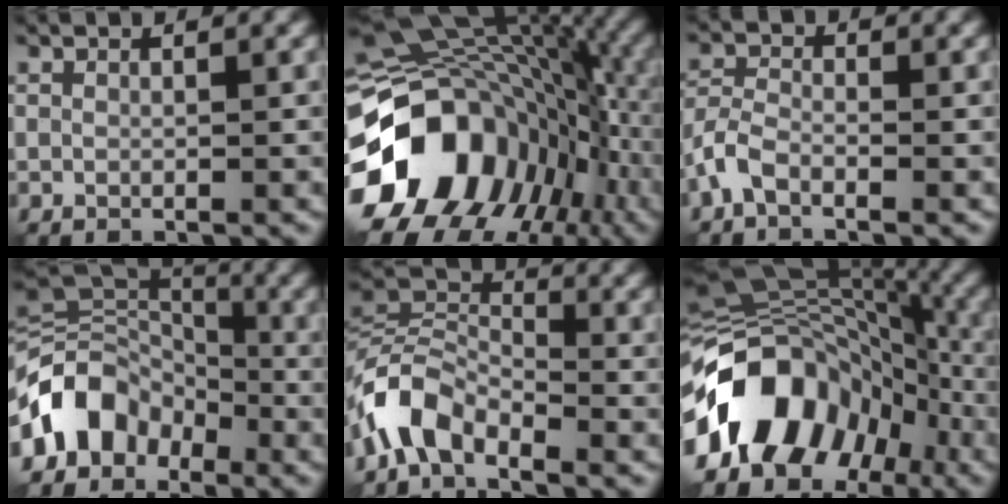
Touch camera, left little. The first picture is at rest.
{"total": 17.7, "force": [-4.4, 13.4, 10.7], "torque": [-0.219, -0.025, -0.068]}
{"total": 2.6, "force": [-1.8, 1.1, 1.6], "torque": [-0.037, 0.005, -0.047]}
{"total": 7.0, "force": [-4.0, 5.0, 2.8], "torque": [-0.038, 0.008, -0.091]}
{"total": 5.5, "force": [-3.7, 2.9, 3.0], "torque": [-0.056, 0.007, -0.086]}
{"total": 14.8, "force": [-5.9, 10.3, 8.8], "torque": [-0.153, 0.004, -0.114]}